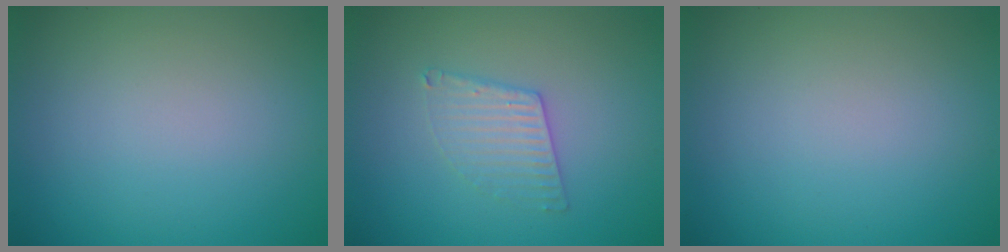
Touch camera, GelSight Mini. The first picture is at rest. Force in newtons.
{"total": 2.5, "press": 2.5, "slide": 0.2}
{"total": 0.0}